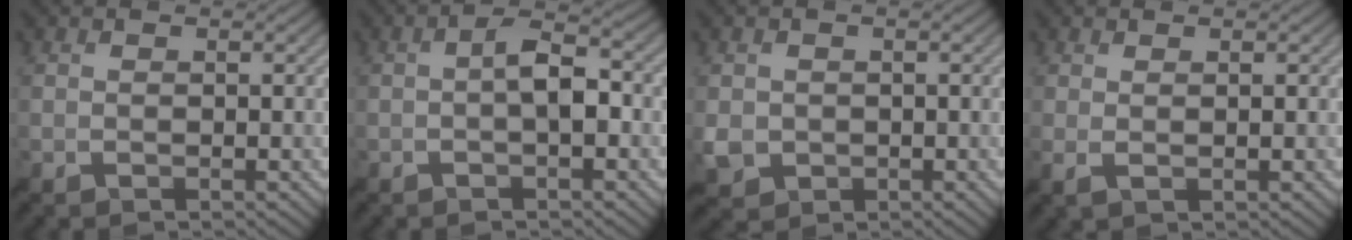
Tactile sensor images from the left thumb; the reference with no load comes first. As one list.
[{"total": 4.0, "force": [-0.8, 1.1, 3.8], "torque": [-0.072, 0.017, -0.025]}, {"total": 2.6, "force": [-0.4, 2.3, 1.1], "torque": [-0.031, -0.006, -0.005]}, {"total": 1.6, "force": [0.4, 0.2, 1.6], "torque": [-0.033, 0.006, 0.005]}]